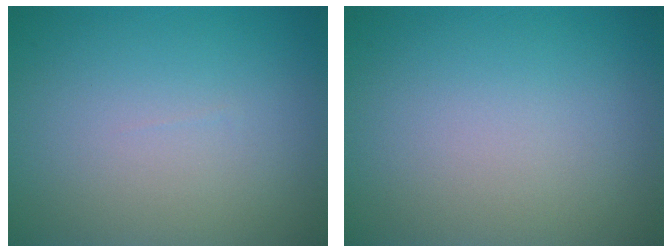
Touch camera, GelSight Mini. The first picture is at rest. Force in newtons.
{"total": 0.0}